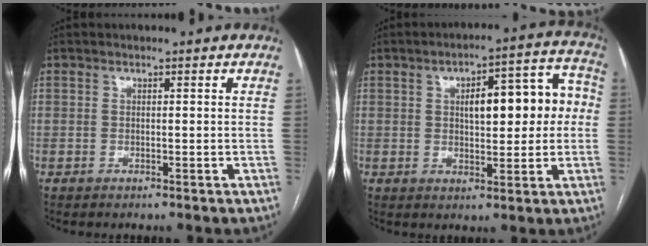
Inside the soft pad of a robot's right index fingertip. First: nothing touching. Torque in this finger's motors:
{"motor_torque": [0.77, 0.46, 0.28, 0.10]}